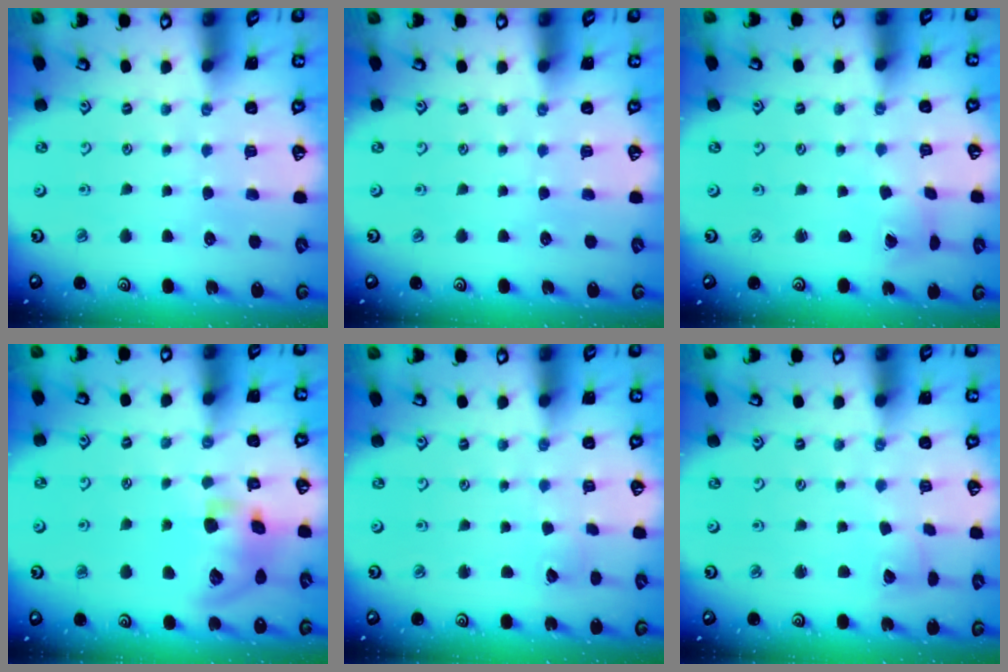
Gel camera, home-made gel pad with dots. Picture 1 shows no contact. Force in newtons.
{"total": 0.0}
{"total": 2.1, "press": 2.1, "slide": 0.2}
{"total": 13.9, "press": 13.8, "slide": 2.1}
{"total": 2.8, "press": 2.8, "slide": 0.2}
{"total": 2.6, "press": 2.6, "slide": 0.4}